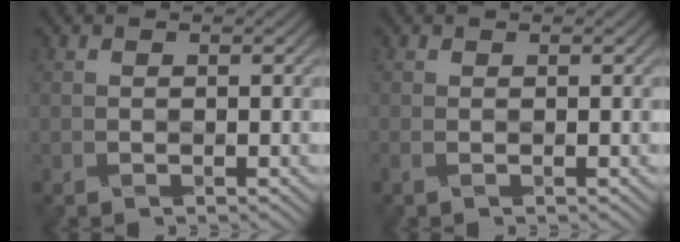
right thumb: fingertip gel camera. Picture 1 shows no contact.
{"total": 0.6, "force": [0.0, 0.1, 0.6], "torque": [-0.015, 0.002, -0.001]}